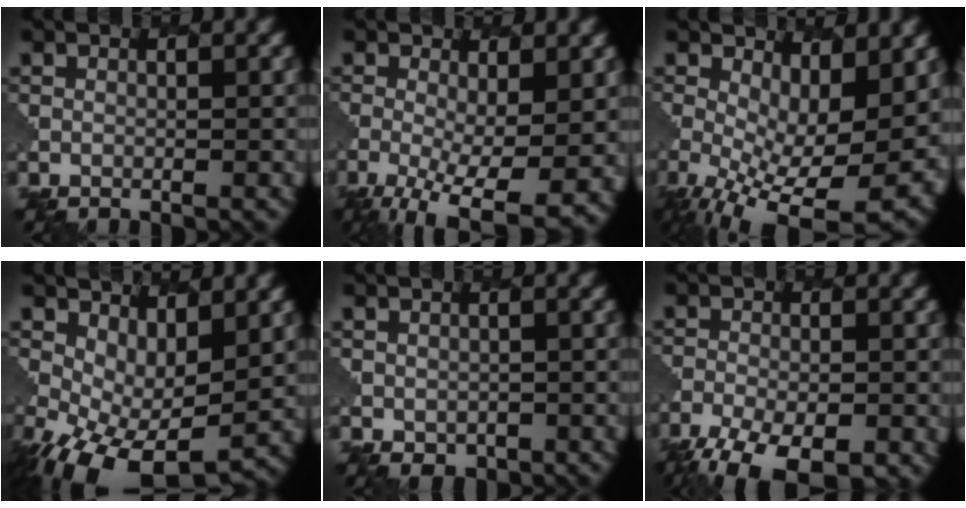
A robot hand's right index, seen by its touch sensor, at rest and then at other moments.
{"total": 8.0, "force": [-2.1, 3.0, 7.1], "torque": [-0.127, -0.021, -0.028]}
{"total": 11.0, "force": [-1.2, 5.3, 9.6], "torque": [-0.166, -0.026, -0.009]}
{"total": 7.3, "force": [-1.1, 3.9, 6.0], "torque": [-0.121, -0.011, -0.017]}
{"total": 1.3, "force": [0.3, 1.2, 0.5], "torque": [-0.011, -0.010, 0.007]}
{"total": 8.3, "force": [-5.7, 3.1, 5.1], "torque": [-0.097, -0.028, -0.092]}